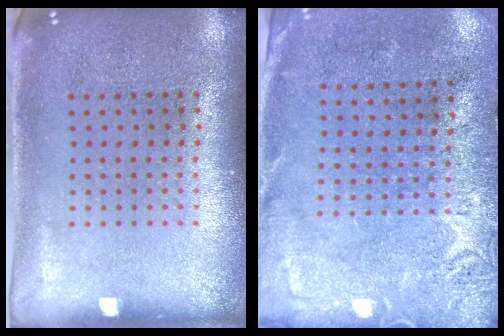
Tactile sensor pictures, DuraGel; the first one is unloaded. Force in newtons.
{"total": 2.8, "press": 2.4, "slide": 1.4}